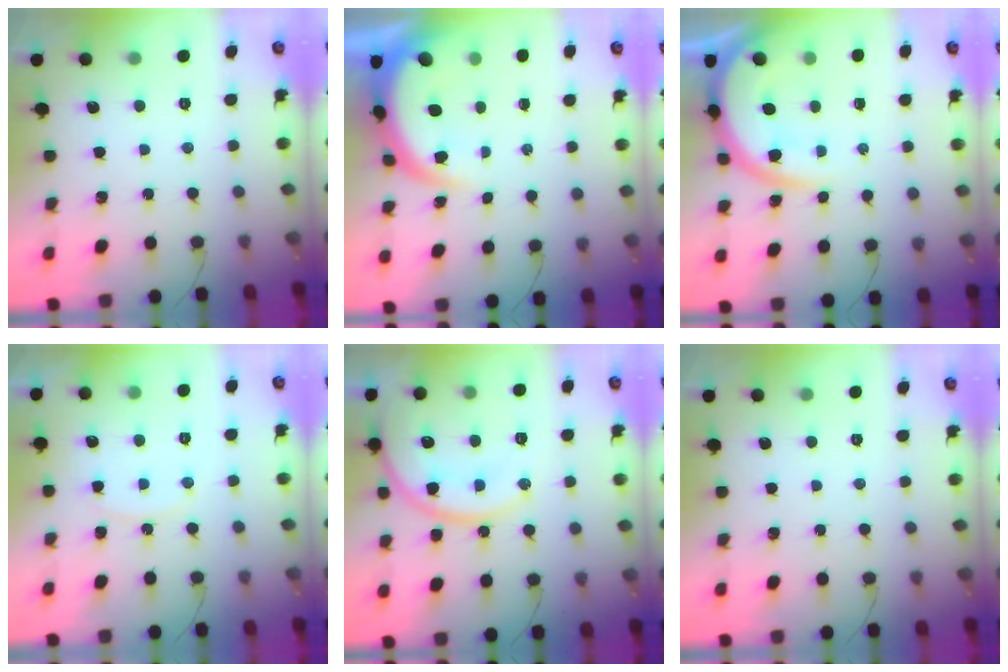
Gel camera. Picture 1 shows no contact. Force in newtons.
{"total": 6.5, "press": 6.4, "slide": 1.0}
{"total": 11.3, "press": 11.3, "slide": 1.2}
{"total": 6.4, "press": 6.4, "slide": 0.7}
{"total": 15.9, "press": 15.9, "slide": 1.2}
{"total": 0.0}